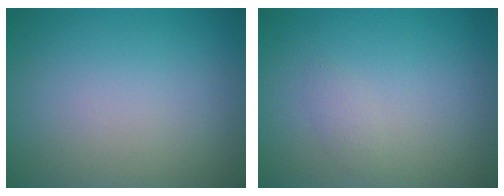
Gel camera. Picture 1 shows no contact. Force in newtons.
{"total": 0.9, "press": 0.9, "slide": 0.0}